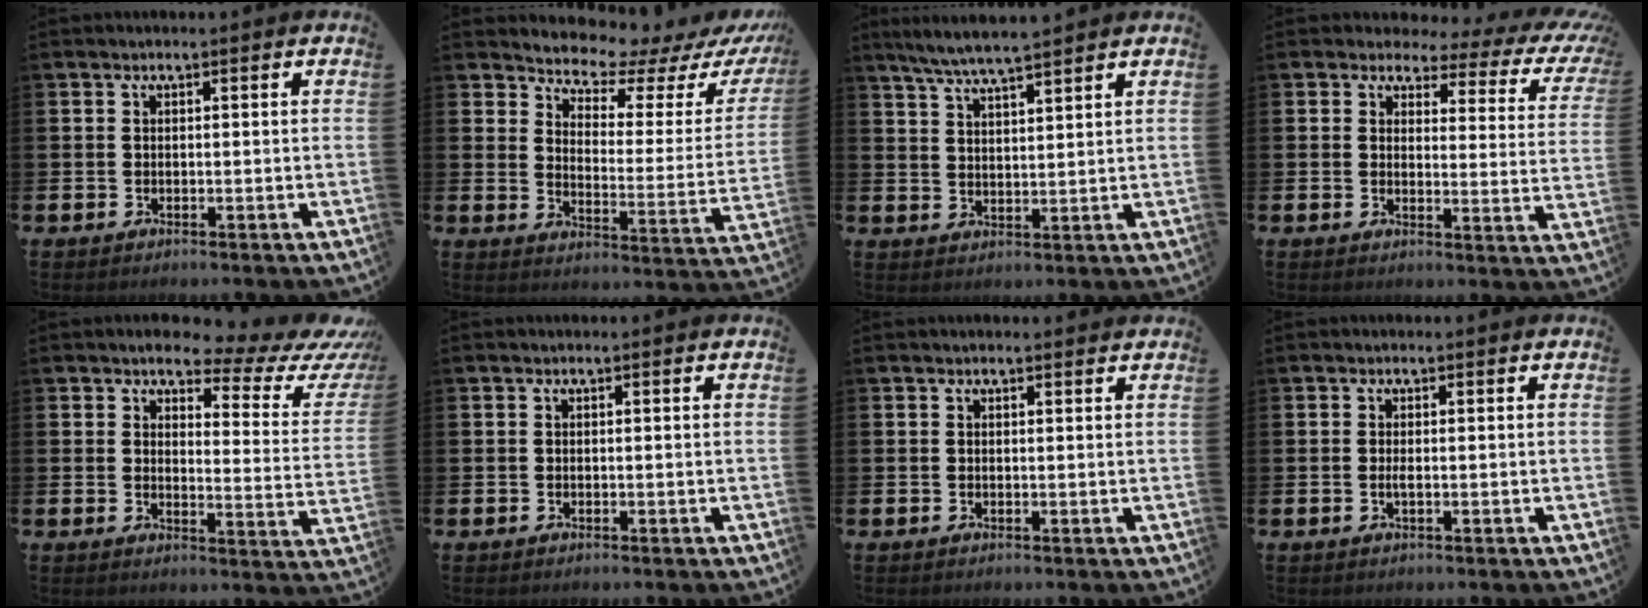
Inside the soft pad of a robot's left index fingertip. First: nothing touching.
{"total": 6.7, "force": [6.5, 1.4, 1.1], "torque": [-0.037, -0.066, 0.107]}
{"total": 5.6, "force": [5.3, 0.0, 1.9], "torque": [-0.057, -0.018, 0.095]}
{"total": 2.7, "force": [1.6, 1.9, 1.1], "torque": [-0.025, -0.023, 0.014]}
{"total": 4.9, "force": [3.6, 1.9, 2.7], "torque": [-0.043, -0.031, 0.046]}
{"total": 0.0}
{"total": 0.7, "force": [0.6, 0.0, 0.3], "torque": [0.004, -0.003, 0.009]}
{"total": 0.7, "force": [0.0, 0.1, 0.7], "torque": [-0.009, -0.003, -0.002]}